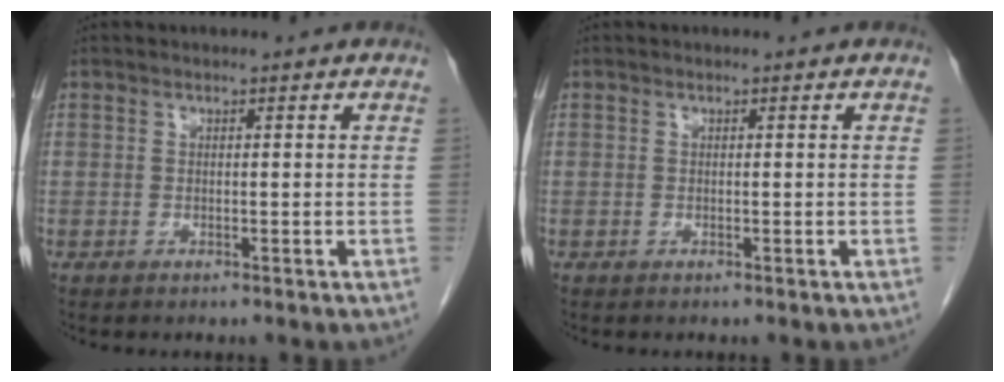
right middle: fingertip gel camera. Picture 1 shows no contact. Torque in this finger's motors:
{"motor_torque": [-0.01, 0.00, 0.00, 0.00]}